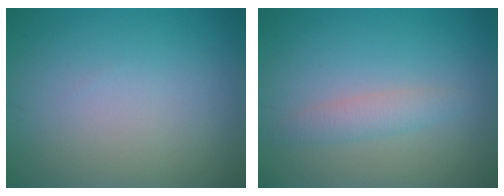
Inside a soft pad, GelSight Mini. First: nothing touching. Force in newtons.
{"total": 1.9, "press": 1.9, "slide": 0.0}